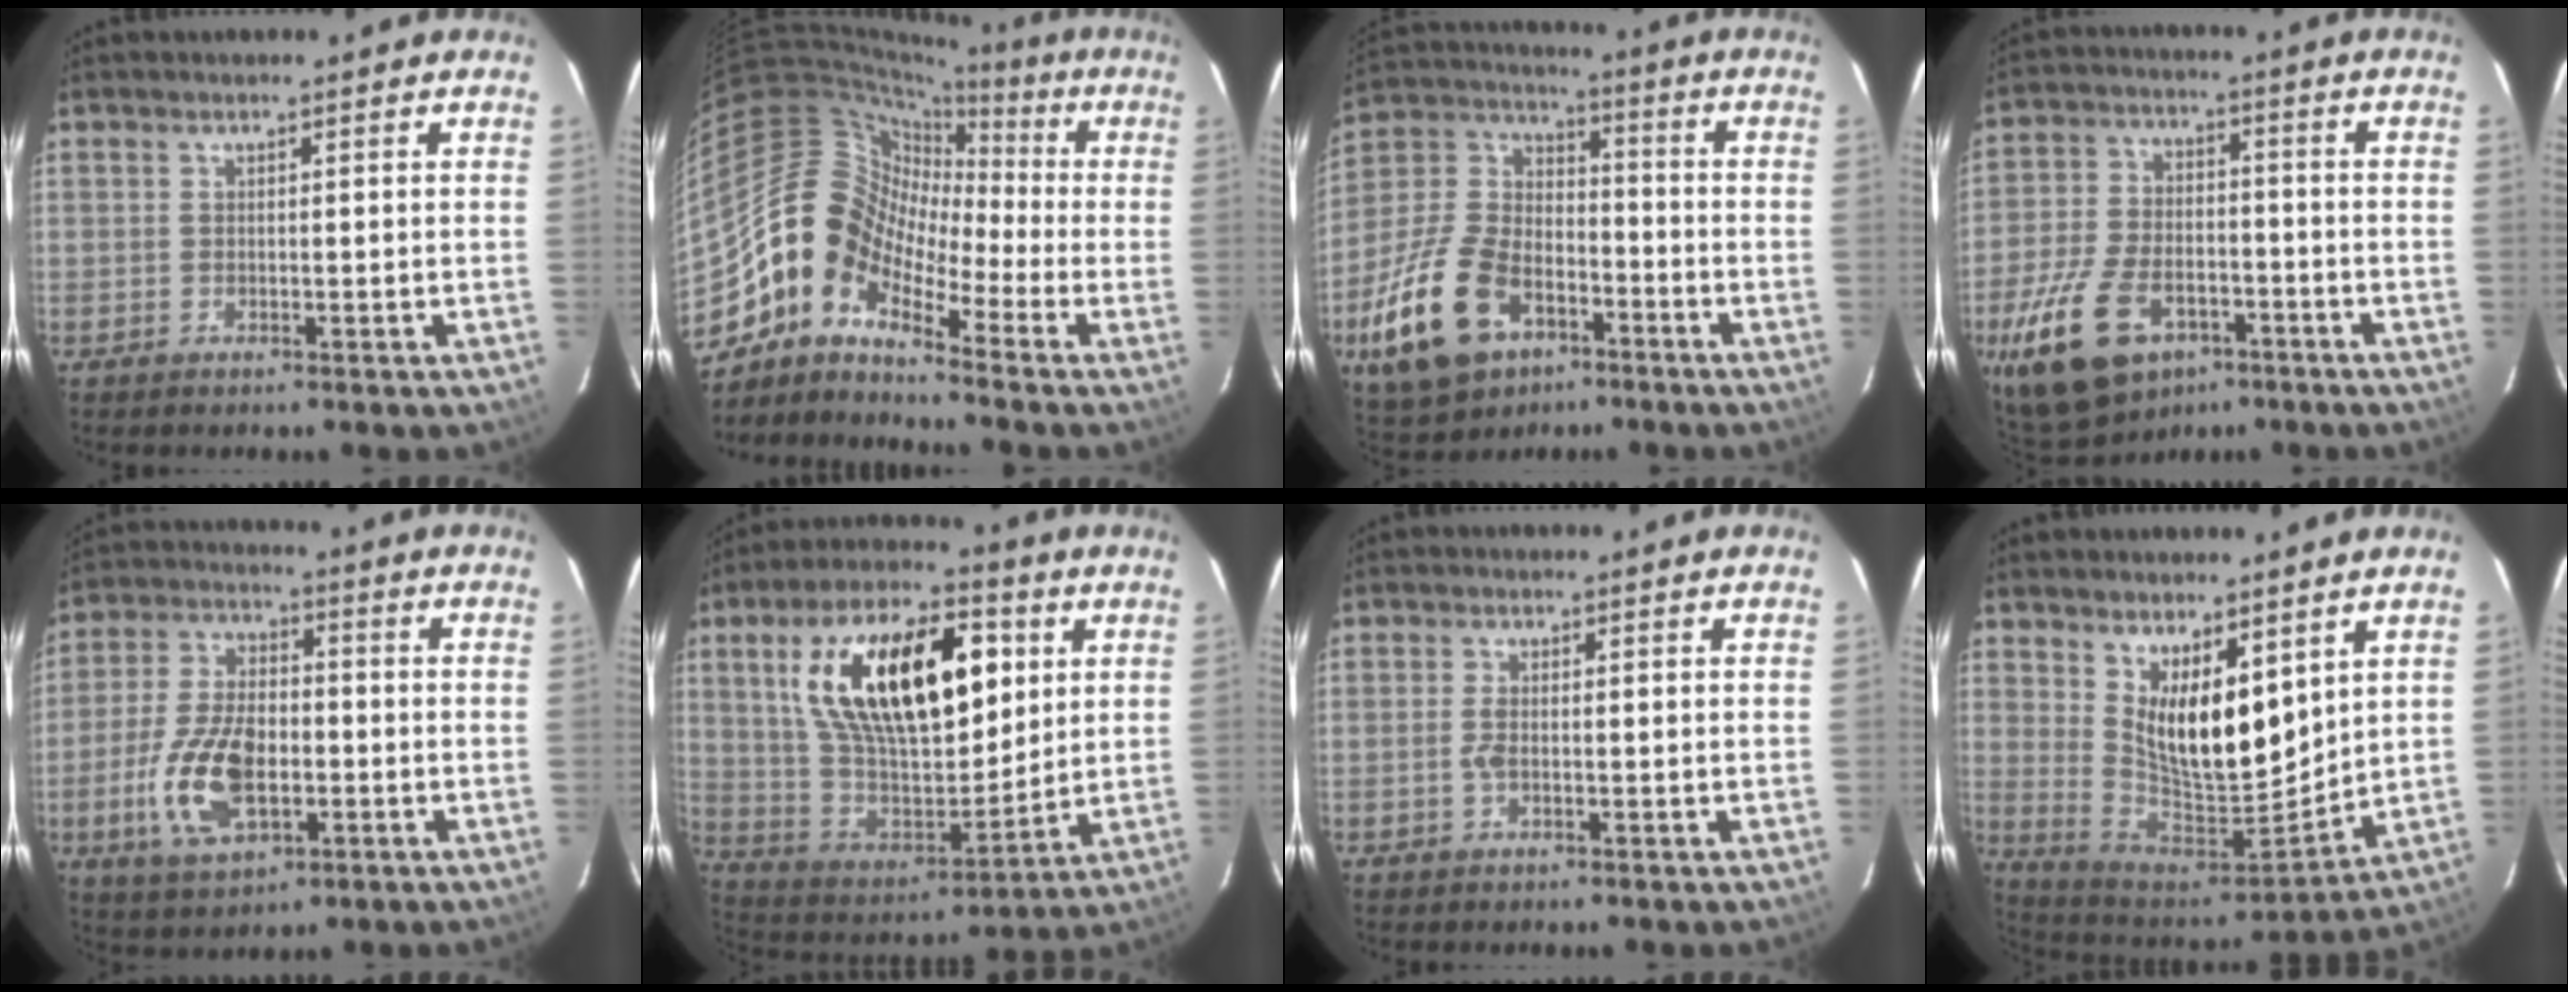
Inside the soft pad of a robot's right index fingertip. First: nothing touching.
{"total": 9.7, "force": [-5.8, 6.6, 4.2], "torque": [-0.072, 0.037, -0.142]}
{"total": 21.4, "force": [-10.0, 13.2, 13.5], "torque": [-0.305, 0.007, -0.165]}
{"total": 18.3, "force": [-10.2, 10.5, 11.0], "torque": [-0.248, -0.014, -0.172]}
{"total": 14.5, "force": [-3.9, 7.8, 11.6], "torque": [-0.242, 0.001, -0.065]}
{"total": 26.4, "force": [8.2, 12.9, 21.5], "torque": [-0.385, 0.017, 0.152]}
{"total": 1.9, "force": [-0.5, 0.7, 1.6], "torque": [-0.037, 0.000, -0.010]}
{"total": 14.5, "force": [6.7, 6.2, 11.2], "torque": [-0.193, -0.021, 0.136]}